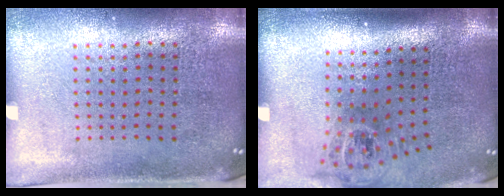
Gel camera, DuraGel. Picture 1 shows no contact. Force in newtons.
{"total": 1.8, "press": 1.3, "slide": 1.3}